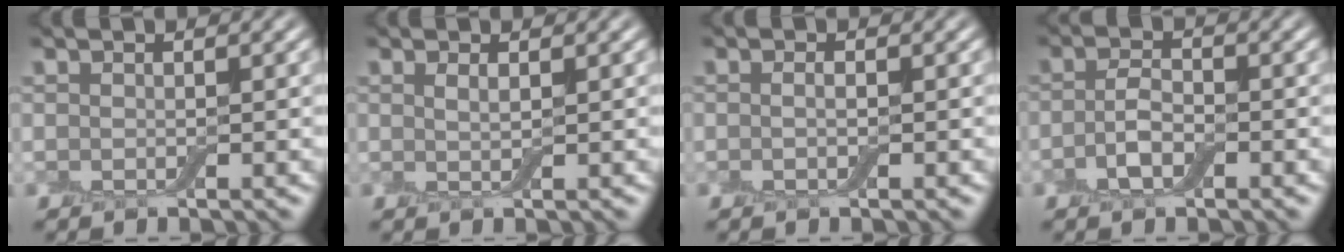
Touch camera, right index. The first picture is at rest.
{"total": 0.9, "force": [0.4, 0.2, 0.8], "torque": [-0.014, -0.002, 0.006]}
{"total": 0.8, "force": [-0.1, 0.3, 0.7], "torque": [-0.015, -0.004, -0.003]}
{"total": 2.4, "force": [-1.0, 1.2, 1.9], "torque": [-0.041, 0.002, -0.024]}